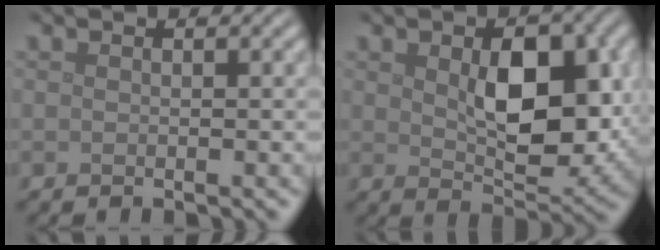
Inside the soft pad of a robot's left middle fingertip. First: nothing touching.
{"total": 7.9, "force": [0.8, 4.3, 6.6], "torque": [-0.108, -0.011, 0.024]}